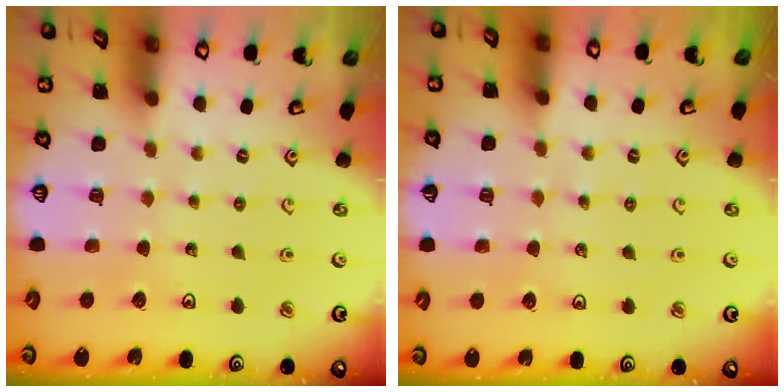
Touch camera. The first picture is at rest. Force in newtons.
{"total": 2.1, "press": 2.1, "slide": 0.4}